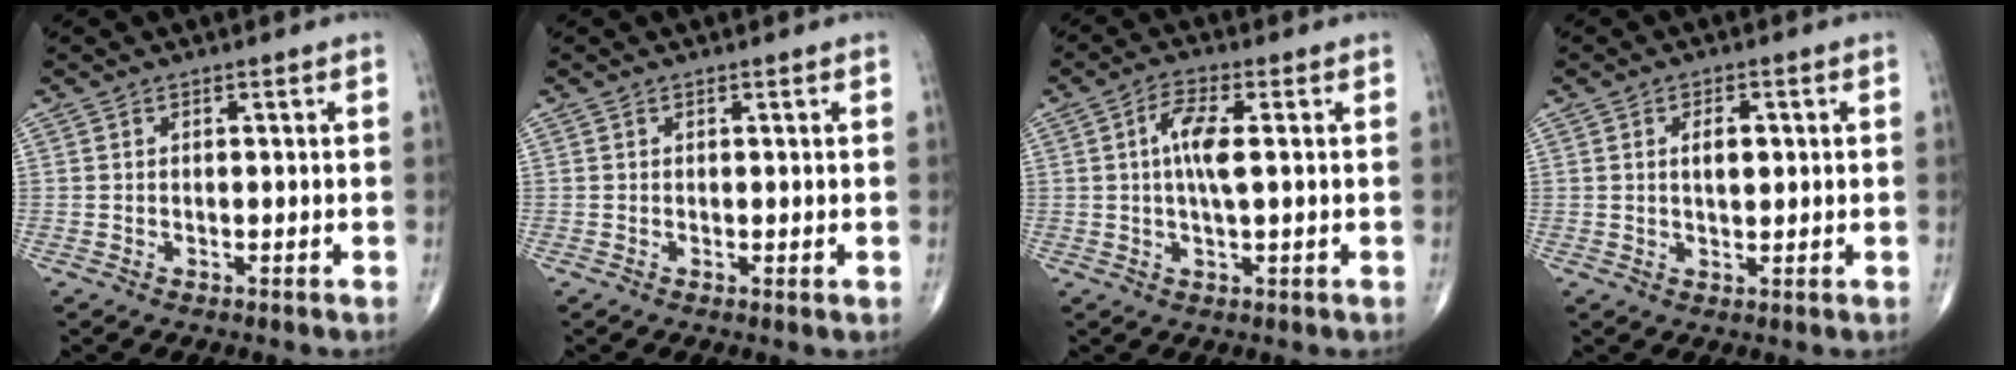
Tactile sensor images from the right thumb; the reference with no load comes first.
{"total": 0.5, "force": [0.1, 0.1, 0.5], "torque": [-0.010, -0.003, 0.000]}
{"total": 6.2, "force": [0.8, 1.8, 5.9], "torque": [-0.123, 0.003, 0.009]}
{"total": 3.7, "force": [0.7, 1.9, 3.1], "torque": [-0.042, -0.005, 0.012]}